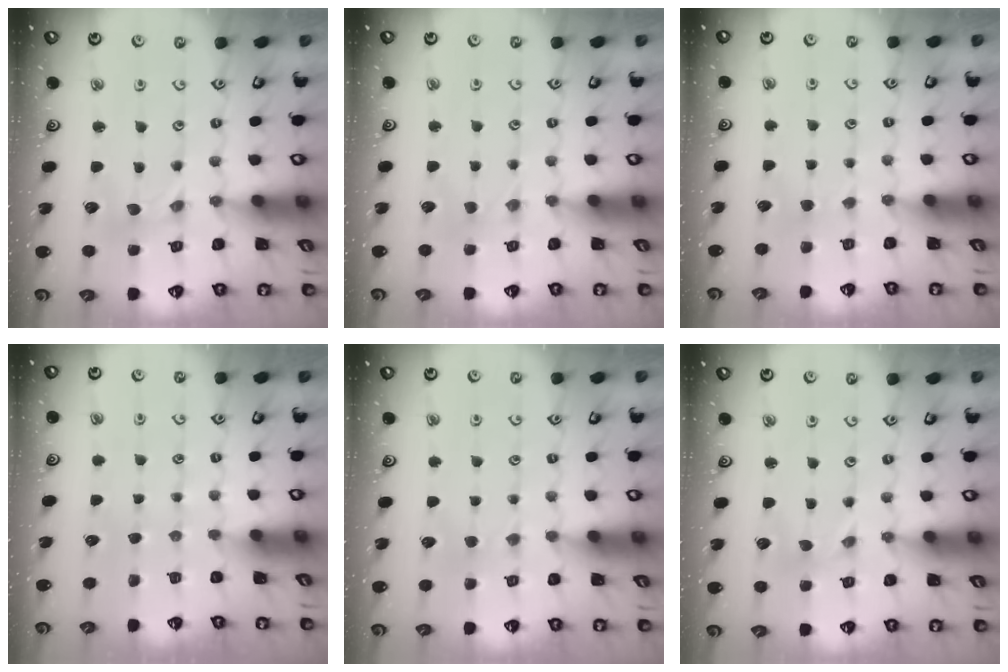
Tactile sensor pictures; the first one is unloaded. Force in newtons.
{"total": 0.6, "press": 0.6, "slide": 0.2}
{"total": 2.2, "press": 2.2, "slide": 0.4}
{"total": 0.0}
{"total": 2.2, "press": 2.2, "slide": 0.3}
{"total": 0.0}